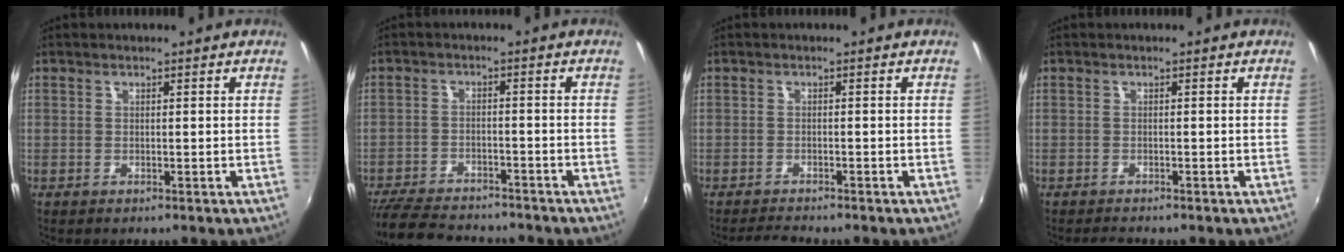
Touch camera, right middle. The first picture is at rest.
{"total": 12.6, "force": [-11.2, 3.6, 4.6], "torque": [-0.119, -0.010, -0.178]}
{"total": 2.5, "force": [-2.5, 0.1, 0.5], "torque": [-0.022, -0.010, -0.046]}
{"total": 1.6, "force": [-1.6, 0.1, 0.4], "torque": [-0.010, -0.011, -0.028]}